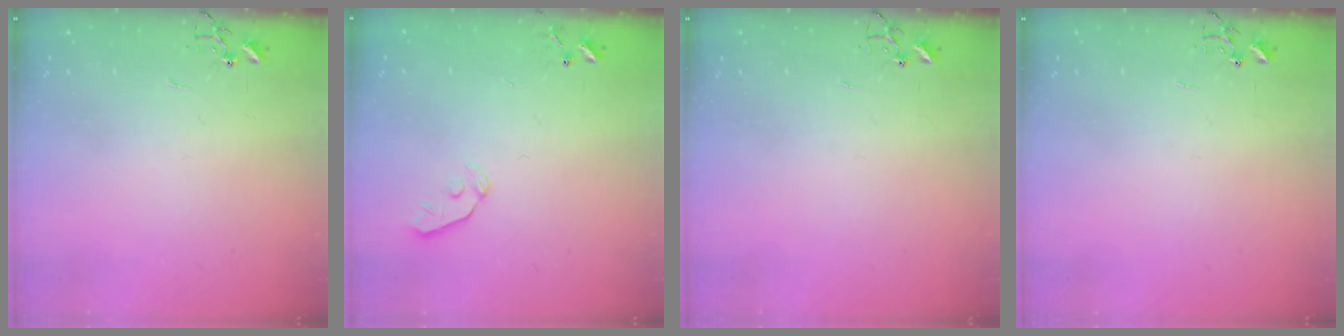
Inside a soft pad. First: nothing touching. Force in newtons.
{"total": 3.3, "press": 3.2, "slide": 0.8}
{"total": 0.0}
{"total": 0.0}